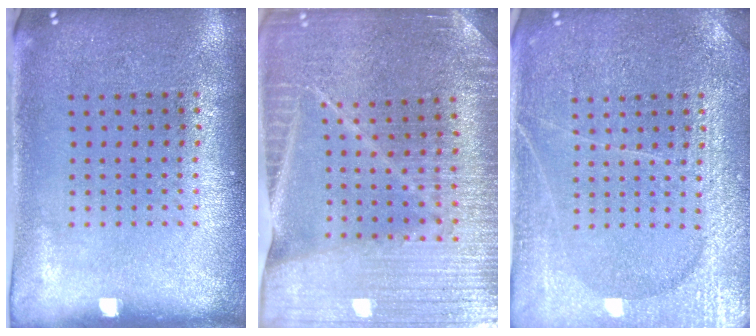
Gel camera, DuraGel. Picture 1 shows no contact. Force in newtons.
{"total": 3.4, "press": 3.4, "slide": 0.6}
{"total": 3.6, "press": 3.6, "slide": 0.5}